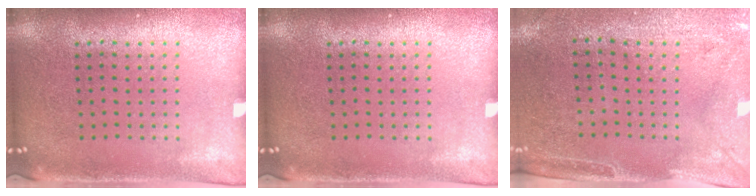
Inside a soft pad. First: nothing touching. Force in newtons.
{"total": 0.0}
{"total": 3.0, "press": 2.4, "slide": 1.7}